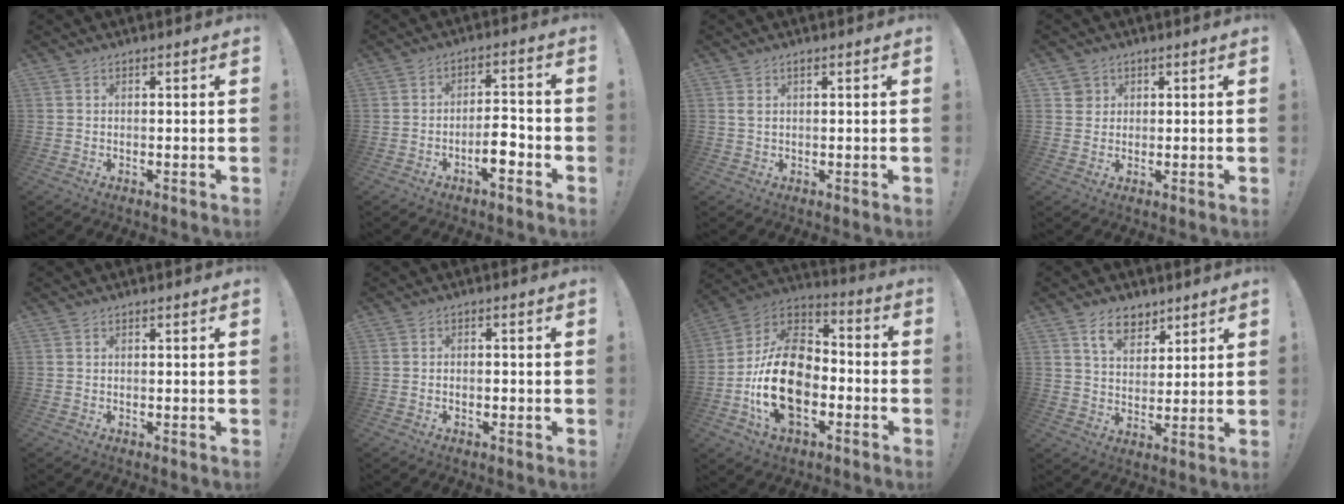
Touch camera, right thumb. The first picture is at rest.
{"total": 6.6, "force": [-3.4, 2.6, 5.0], "torque": [-0.065, 0.020, -0.057]}
{"total": 1.6, "force": [0.8, 0.7, 1.2], "torque": [-0.027, 0.003, 0.013]}
{"total": 3.3, "force": [1.7, 2.8, 0.0], "torque": [0.008, -0.002, 0.029]}
{"total": 0.0}
{"total": 1.0, "force": [-0.5, 0.7, 0.5], "torque": [-0.007, 0.005, -0.009]}
{"total": 22.6, "force": [-5.6, 15.0, 15.9], "torque": [-0.282, 0.036, -0.083]}
{"total": 8.7, "force": [5.7, 5.5, 3.7], "torque": [-0.061, -0.021, 0.107]}